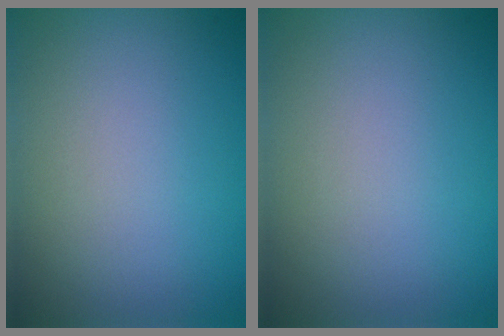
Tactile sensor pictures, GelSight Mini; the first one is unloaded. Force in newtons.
{"total": 0.0}